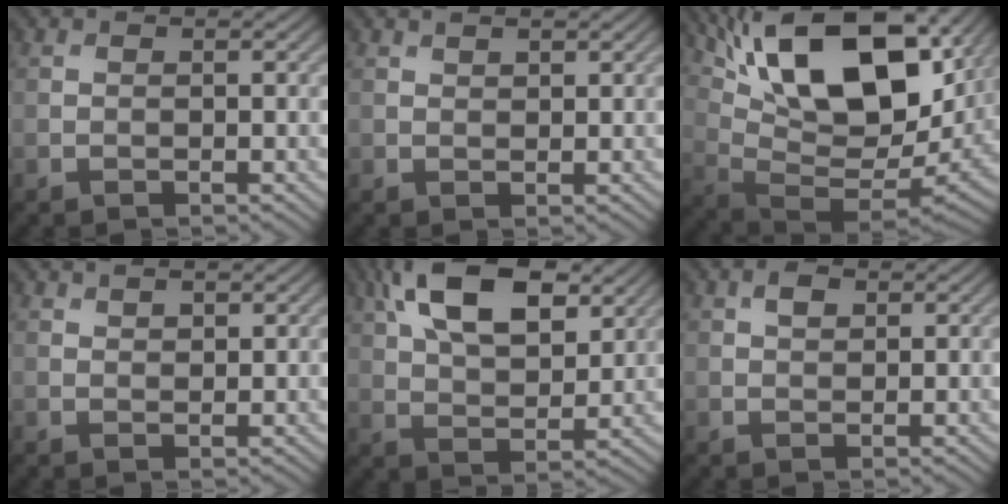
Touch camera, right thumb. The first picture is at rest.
{"total": 1.1, "force": [0.9, 0.3, 0.4], "torque": [-0.011, -0.001, 0.019]}
{"total": 20.6, "force": [9.1, 8.8, 16.2], "torque": [-0.281, 0.036, 0.146]}
{"total": 1.4, "force": [1.2, 0.4, 0.7], "torque": [-0.017, -0.001, 0.025]}
{"total": 13.9, "force": [6.9, 6.7, 10.0], "torque": [-0.190, 0.013, 0.112]}
{"total": 1.7, "force": [0.8, 1.0, 1.1], "torque": [-0.019, 0.004, 0.014]}